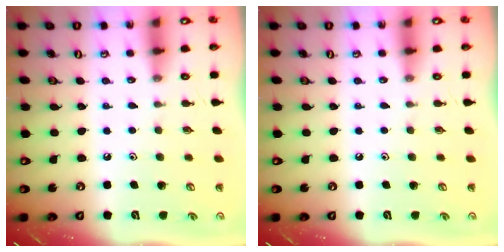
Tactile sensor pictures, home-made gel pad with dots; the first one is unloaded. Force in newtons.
{"total": 0.0}